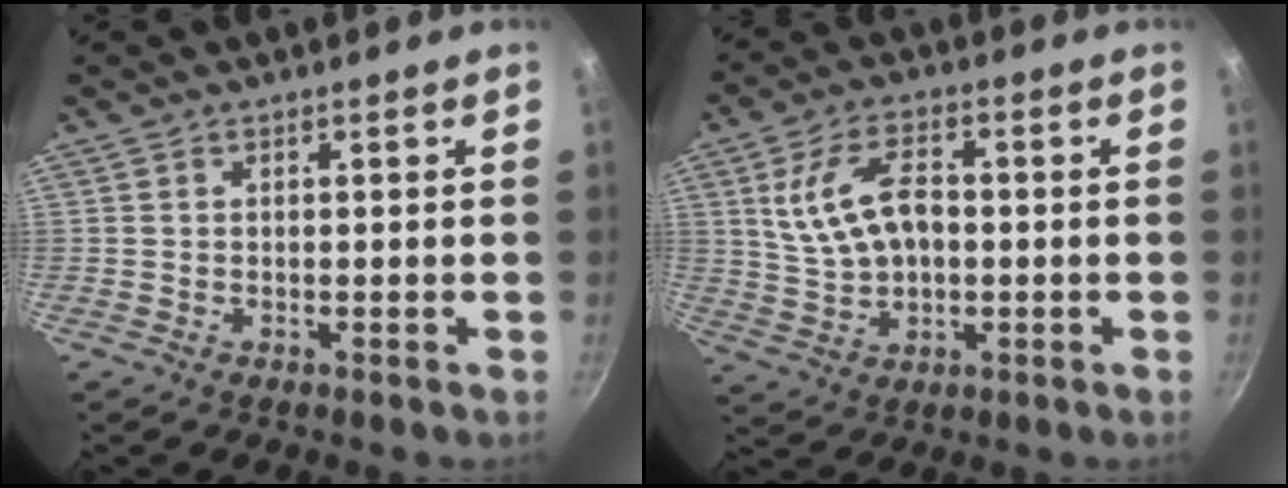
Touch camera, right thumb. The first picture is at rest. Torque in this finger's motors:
{"motor_torque": [-0.01, 0.03, 1.22, -0.01, 0.33]}